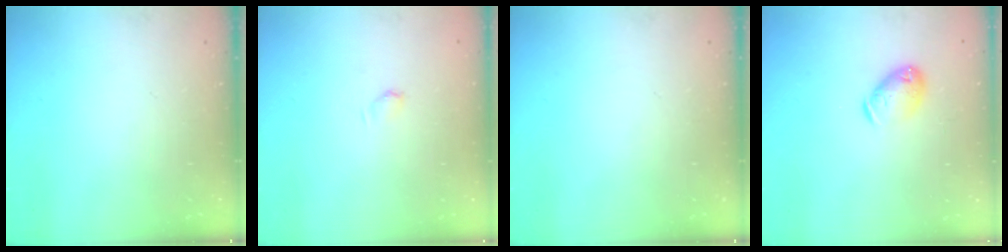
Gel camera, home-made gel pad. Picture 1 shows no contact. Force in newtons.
{"total": 3.5, "press": 3.4, "slide": 0.7}
{"total": 0.0}
{"total": 6.7, "press": 6.7, "slide": 0.8}